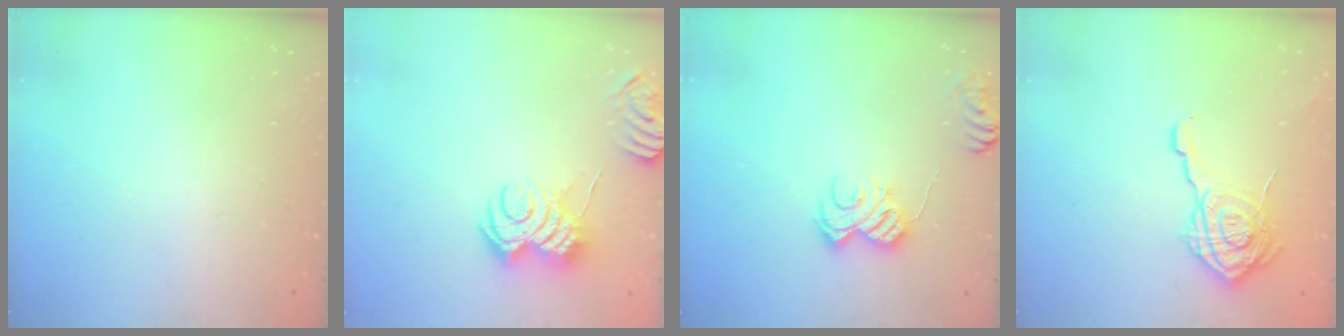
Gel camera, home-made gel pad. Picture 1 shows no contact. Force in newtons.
{"total": 6.2, "press": 6.2, "slide": 0.4}
{"total": 8.2, "press": 8.2, "slide": 0.8}
{"total": 16.8, "press": 16.8, "slide": 0.5}